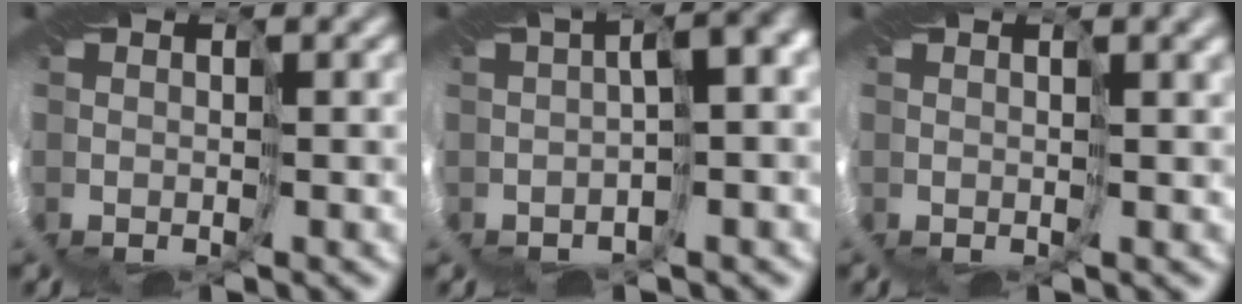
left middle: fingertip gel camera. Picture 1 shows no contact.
{"total": 4.8, "force": [-1.3, 1.6, 4.4], "torque": [-0.049, 0.009, -0.013]}
{"total": 1.8, "force": [1.0, 0.4, 1.4], "torque": [-0.022, 0.005, 0.017]}